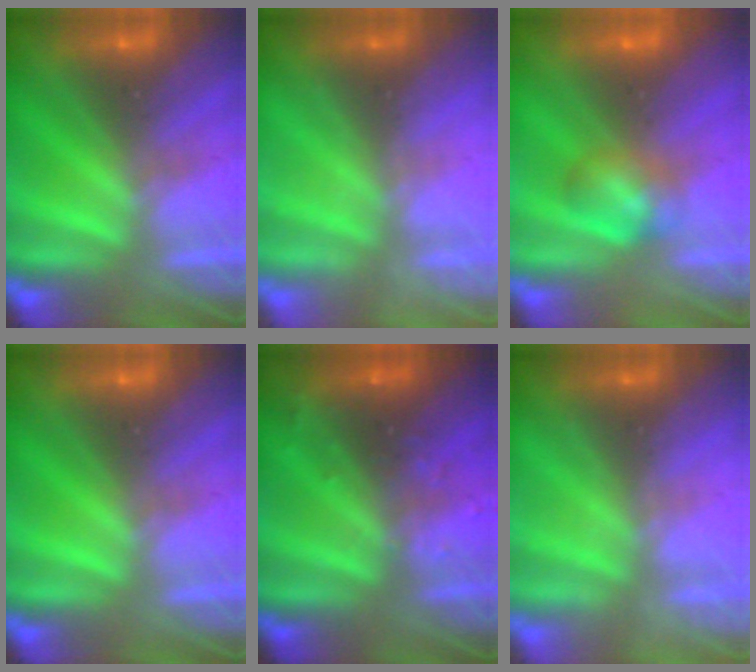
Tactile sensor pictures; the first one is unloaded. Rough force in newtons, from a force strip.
{"total": 2.1}
{"total": 4.6}
{"total": 0.0}
{"total": 2.9}
{"total": 2.1}